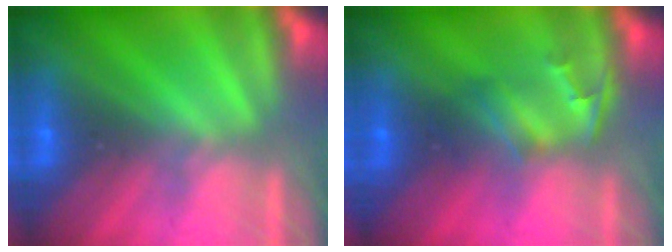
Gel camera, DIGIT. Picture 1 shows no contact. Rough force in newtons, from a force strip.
{"total": 2.4}